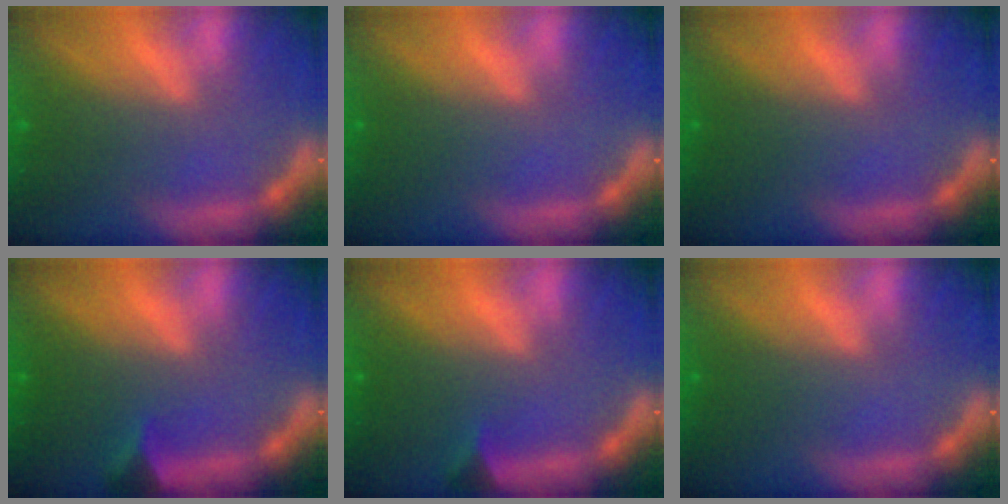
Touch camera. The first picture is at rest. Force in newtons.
{"total": 0.0}
{"total": 0.0}
{"total": 1.9}
{"total": 1.4}
{"total": 0.0}